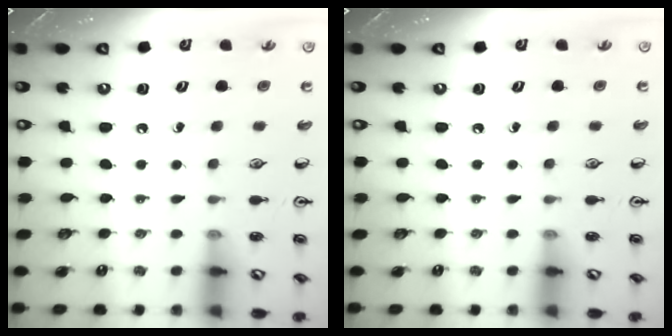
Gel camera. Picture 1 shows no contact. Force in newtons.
{"total": 0.0}